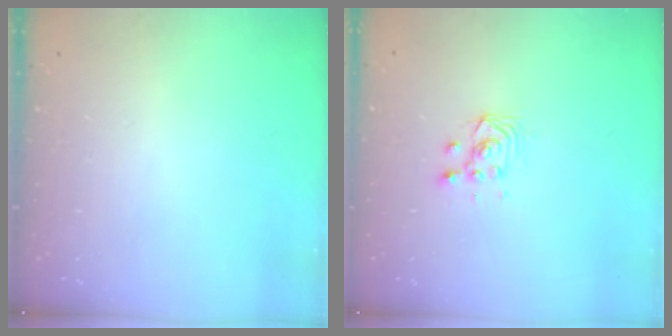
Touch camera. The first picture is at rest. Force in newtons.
{"total": 3.7, "press": 3.4, "slide": 1.4}